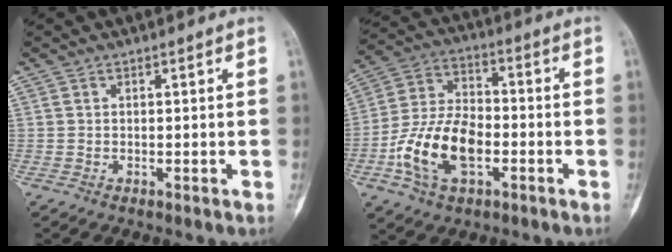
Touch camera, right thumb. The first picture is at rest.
{"total": 15.1, "force": [-4.5, 8.7, 11.4], "torque": [-0.217, 0.028, -0.085]}